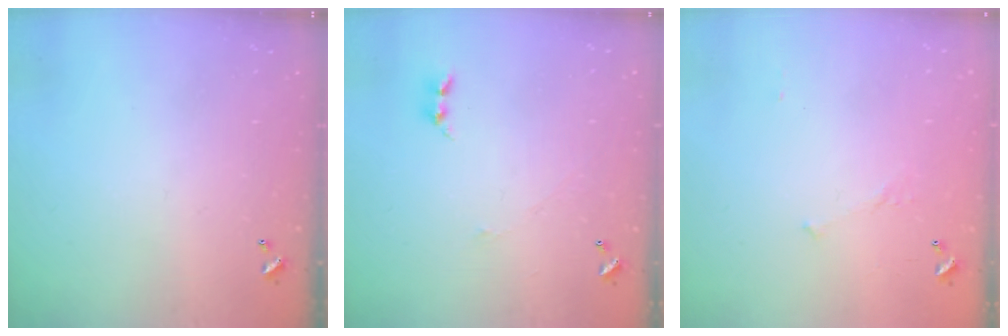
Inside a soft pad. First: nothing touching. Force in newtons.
{"total": 2.7, "press": 2.6, "slide": 0.4}
{"total": 5.3, "press": 5.3, "slide": 0.8}